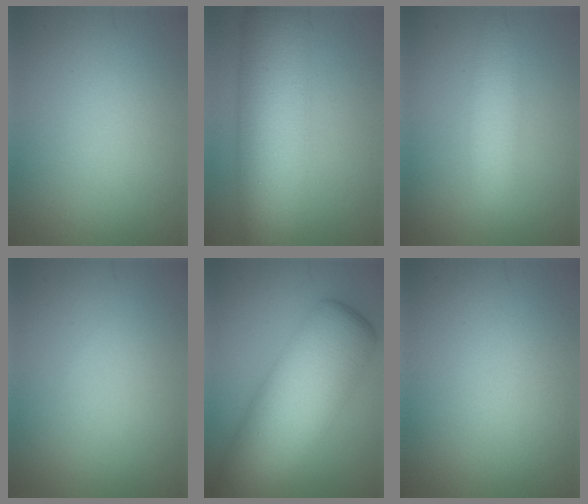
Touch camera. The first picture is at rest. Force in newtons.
{"total": 10.2, "press": 10.2, "slide": 0.1}
{"total": 3.5, "press": 3.5, "slide": 0.2}
{"total": 0.0}
{"total": 12.0, "press": 12.0, "slide": 0.3}
{"total": 0.0}